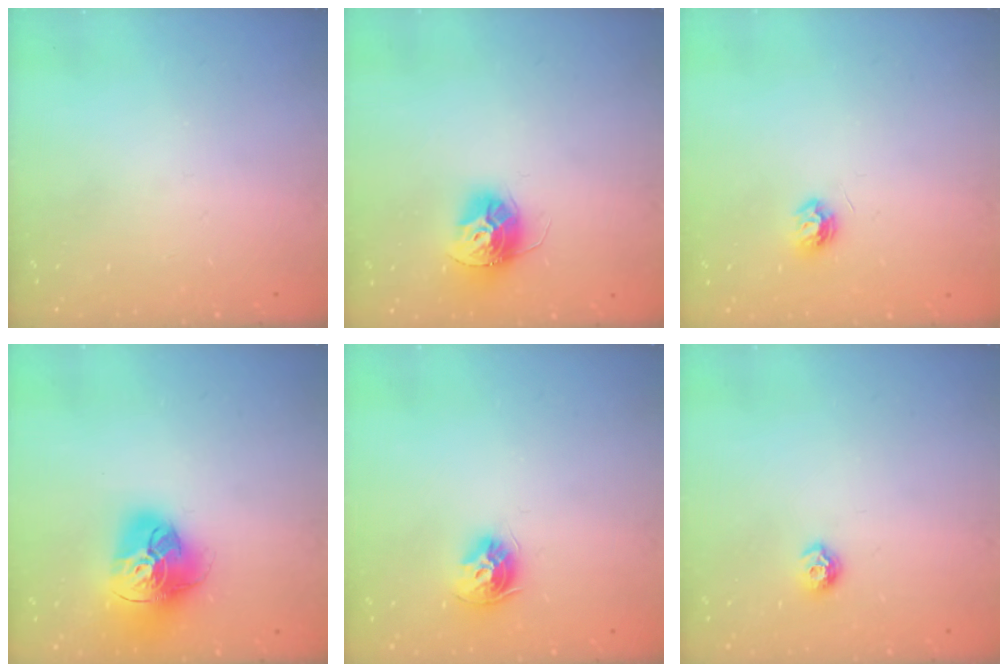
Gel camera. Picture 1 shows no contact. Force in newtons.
{"total": 11.3, "press": 11.3, "slide": 0.7}
{"total": 5.7, "press": 5.6, "slide": 0.7}
{"total": 18.3, "press": 18.2, "slide": 2.1}
{"total": 8.9, "press": 8.8, "slide": 1.2}
{"total": 6.4, "press": 6.3, "slide": 0.9}